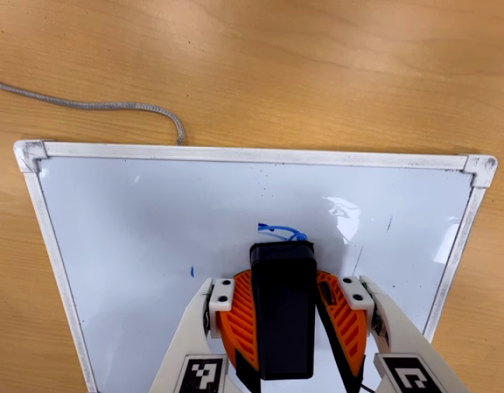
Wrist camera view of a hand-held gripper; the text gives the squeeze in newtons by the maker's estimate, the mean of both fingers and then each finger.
{"total": 13.0, "left": 14.8, "right": 11.2}